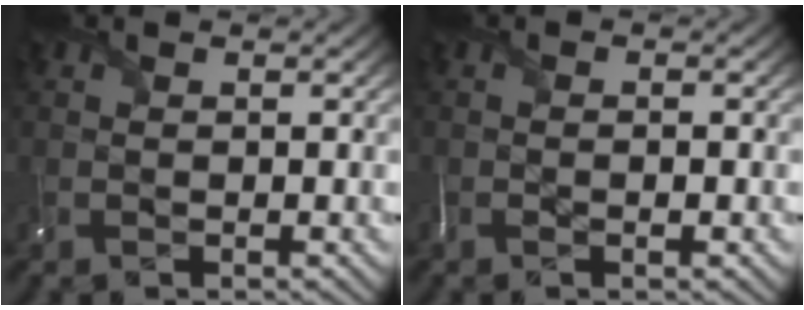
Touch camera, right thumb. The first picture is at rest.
{"total": 1.5, "force": [-0.9, 0.4, 1.2], "torque": [-0.013, -0.008, -0.016]}